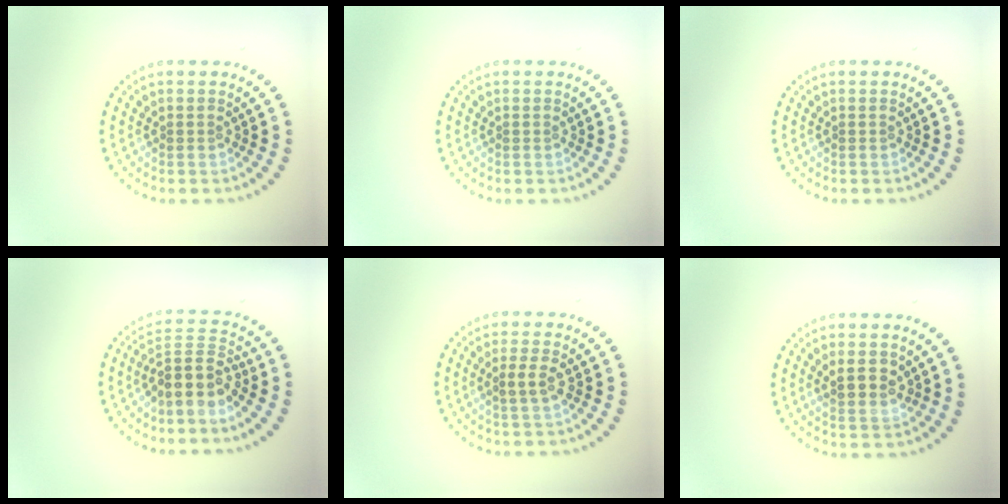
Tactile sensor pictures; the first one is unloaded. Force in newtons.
{"total": 0.0}
{"total": 0.0}
{"total": 3.5, "press": 2.7, "slide": 2.3}
{"total": 1.7, "press": 1.6, "slide": 0.5}
{"total": 2.5, "press": 2.4, "slide": 0.8}